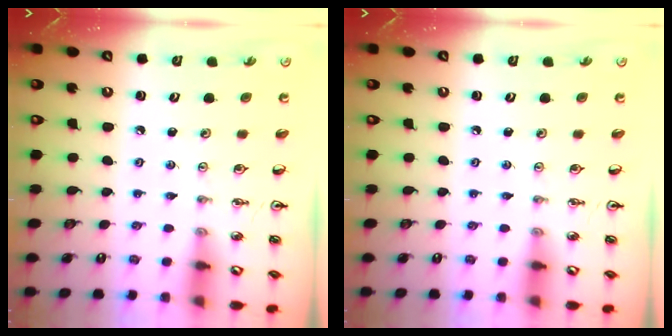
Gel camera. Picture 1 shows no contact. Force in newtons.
{"total": 0.0}